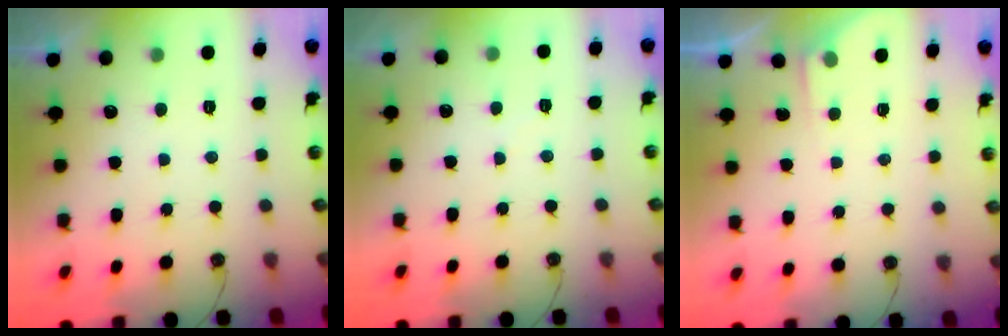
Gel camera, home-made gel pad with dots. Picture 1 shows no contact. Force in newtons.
{"total": 2.6, "press": 2.6, "slide": 0.4}
{"total": 3.0, "press": 2.9, "slide": 0.5}